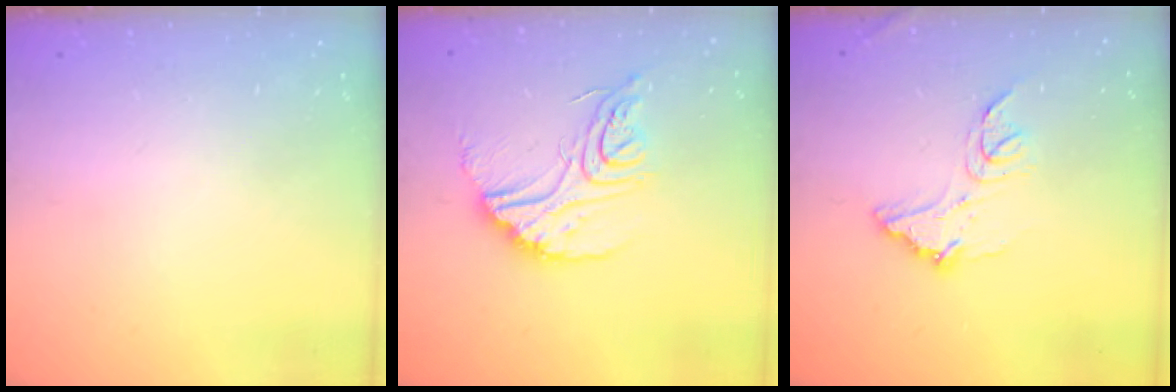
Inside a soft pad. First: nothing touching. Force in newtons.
{"total": 16.5, "press": 16.5, "slide": 1.6}
{"total": 12.3, "press": 12.3, "slide": 1.0}